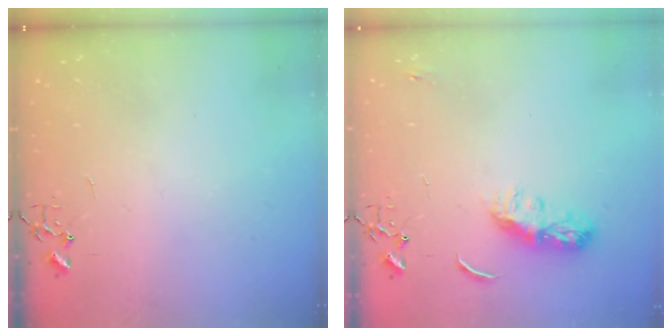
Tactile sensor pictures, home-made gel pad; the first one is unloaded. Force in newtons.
{"total": 9.6, "press": 9.6, "slide": 0.2}